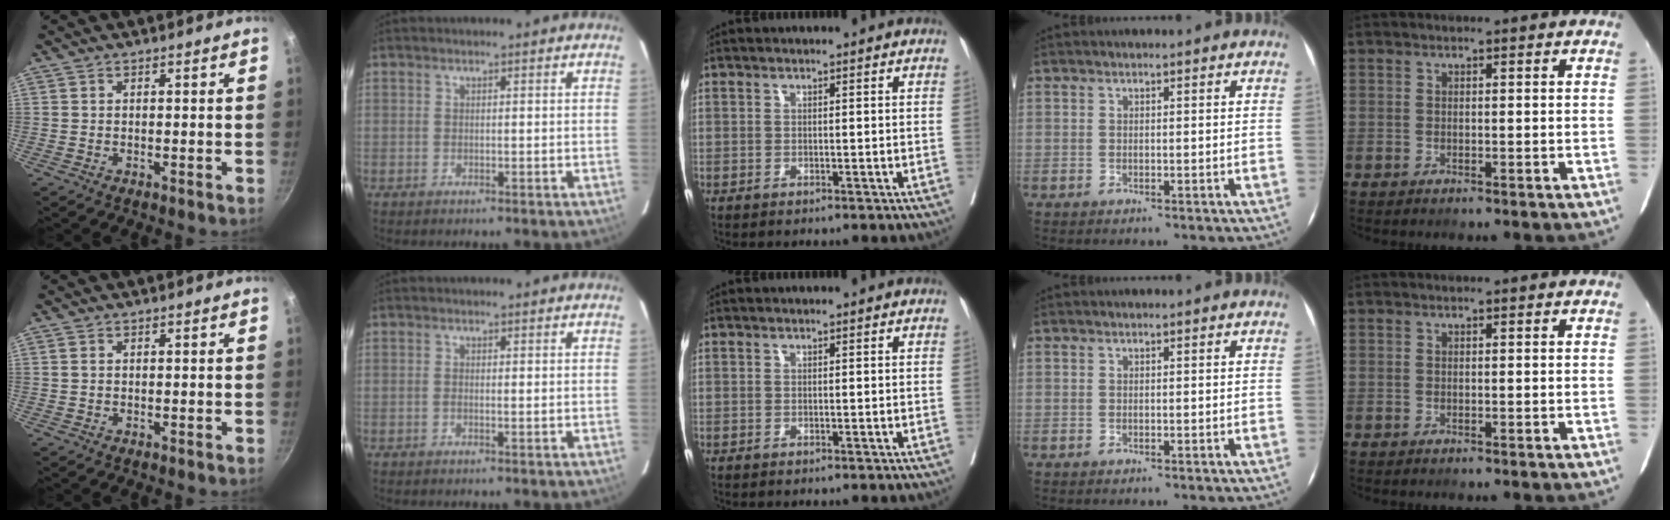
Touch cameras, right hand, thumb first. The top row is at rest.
{"thumb": {"total": 0.7, "force": [0.1, 0.5, 0.5], "torque": [-0.014, 0.001, 0.003]}, "index": {"total": 0.8, "force": [-0.1, 0.2, 0.8], "torque": [-0.014, 0.001, -0.001]}}